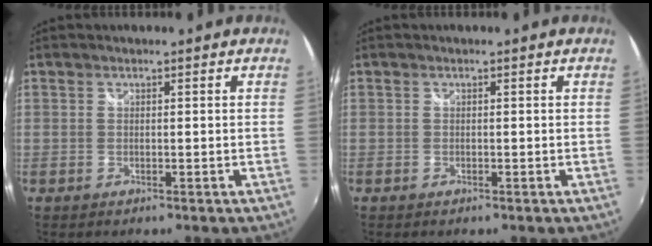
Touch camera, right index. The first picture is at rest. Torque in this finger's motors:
{"motor_torque": [-0.08, -0.05, 0.03, 0.01]}